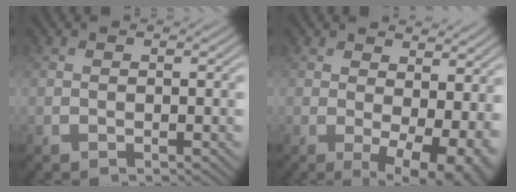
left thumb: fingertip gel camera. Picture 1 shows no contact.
{"total": 8.5, "force": [1.4, 4.2, 7.2], "torque": [-0.096, -0.013, 0.033]}